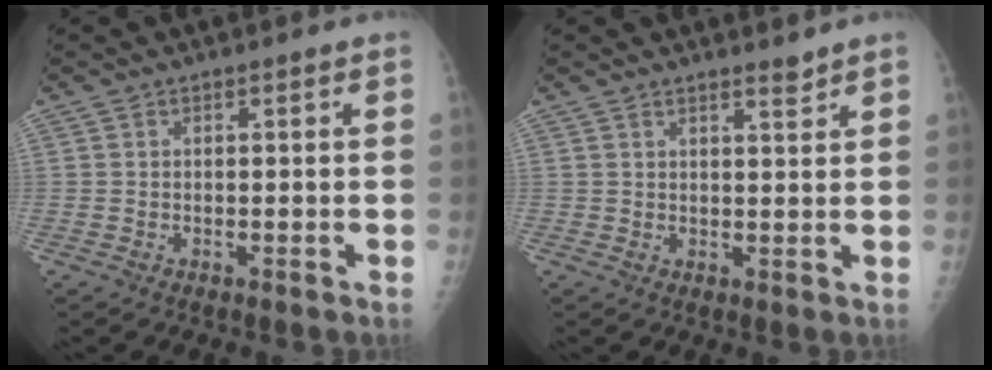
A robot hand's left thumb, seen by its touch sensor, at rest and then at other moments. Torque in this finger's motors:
{"motor_torque": [-0.14, 0.03, -0.19, -0.09, -0.02]}